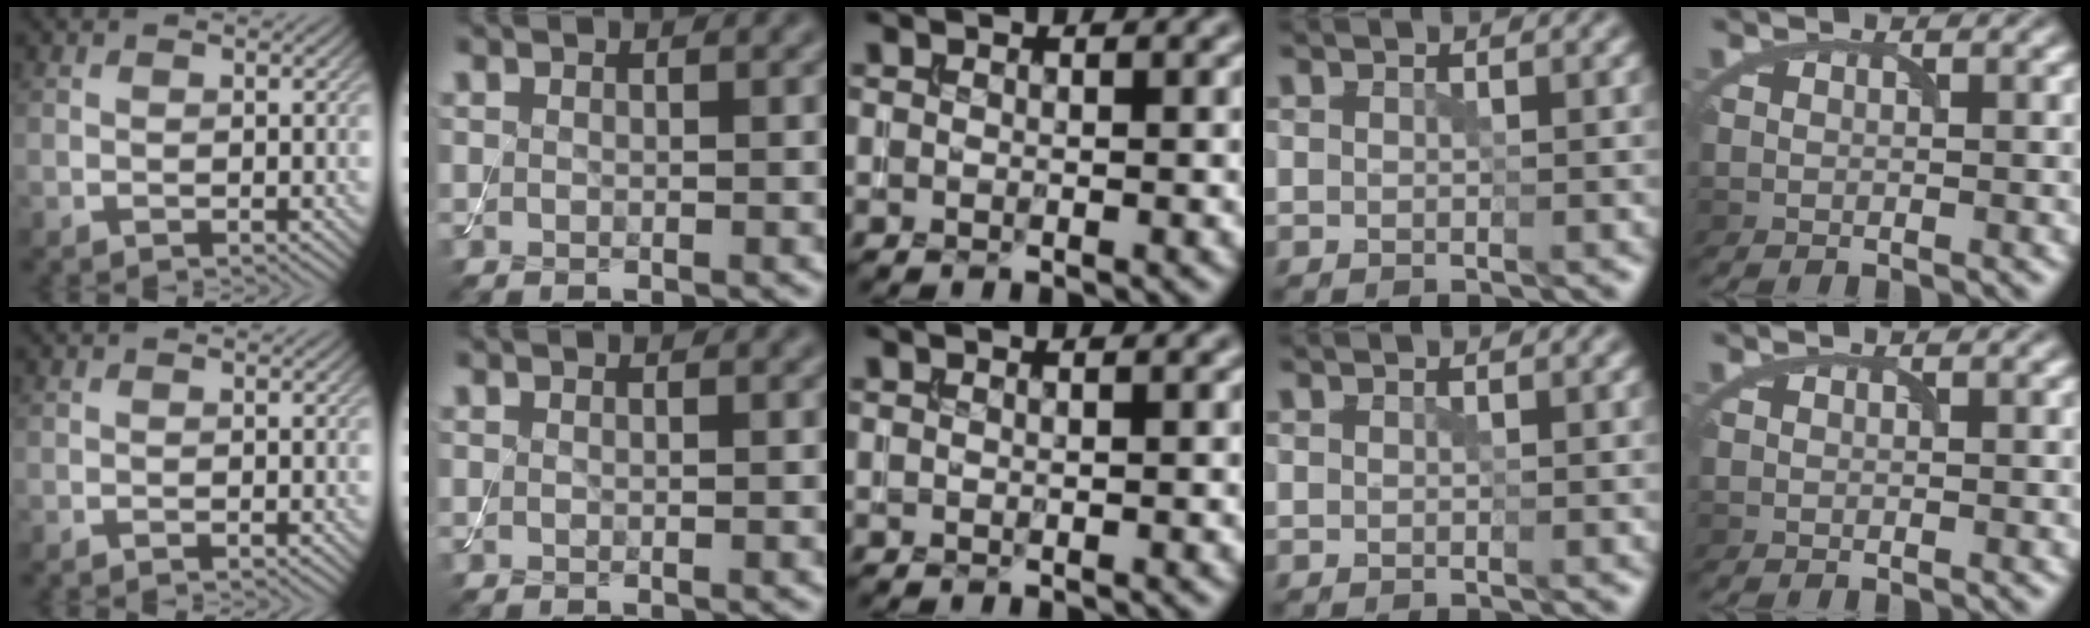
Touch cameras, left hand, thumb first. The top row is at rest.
{"thumb": {"total": 0.9, "force": [-0.6, 0.0, 0.7], "torque": [-0.015, 0.000, -0.012]}, "middle": {"total": 0.7, "force": [0.4, 0.2, 0.5], "torque": [-0.007, -0.003, 0.000]}}